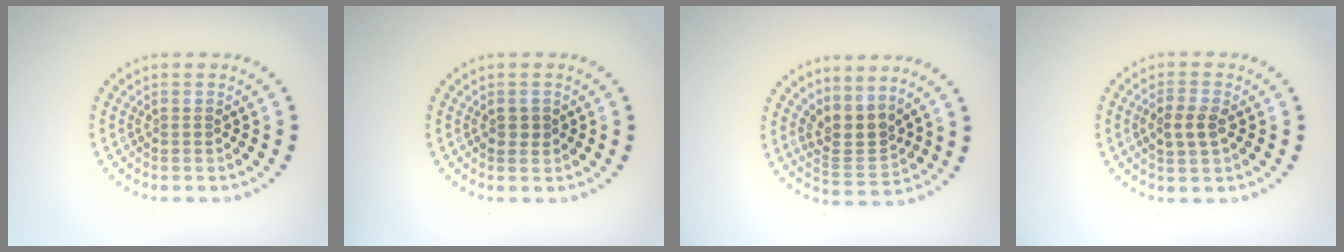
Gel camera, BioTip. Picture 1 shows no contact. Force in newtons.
{"total": 1.2, "press": 1.2, "slide": 0.1}
{"total": 3.0, "press": 2.3, "slide": 1.9}
{"total": 2.4, "press": 2.3, "slide": 0.6}